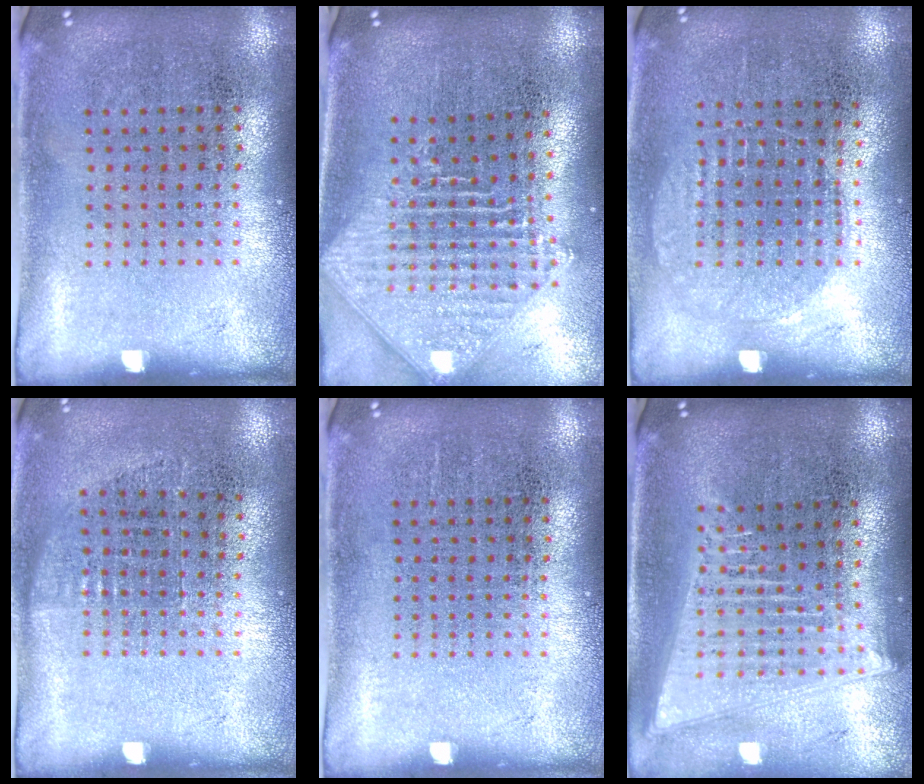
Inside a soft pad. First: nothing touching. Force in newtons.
{"total": 2.3, "press": 1.8, "slide": 1.4}
{"total": 1.0, "press": 0.9, "slide": 0.3}
{"total": 0.6, "press": 0.5, "slide": 0.3}
{"total": 0.0}
{"total": 2.1, "press": 1.8, "slide": 1.0}